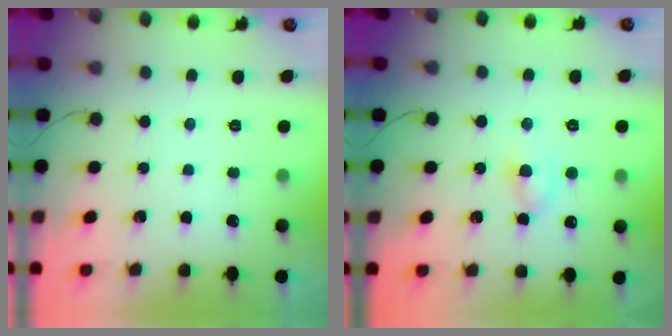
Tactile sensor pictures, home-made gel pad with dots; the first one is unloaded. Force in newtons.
{"total": 3.6, "press": 3.4, "slide": 1.2}